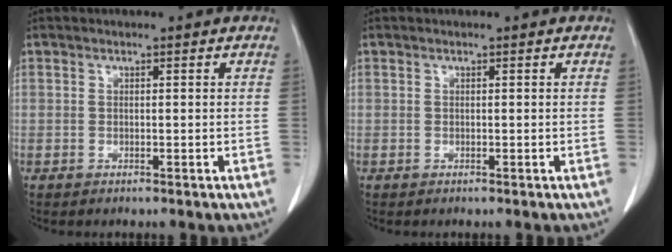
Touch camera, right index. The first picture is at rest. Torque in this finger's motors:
{"motor_torque": [0.00, 0.00, 0.00, 0.00]}